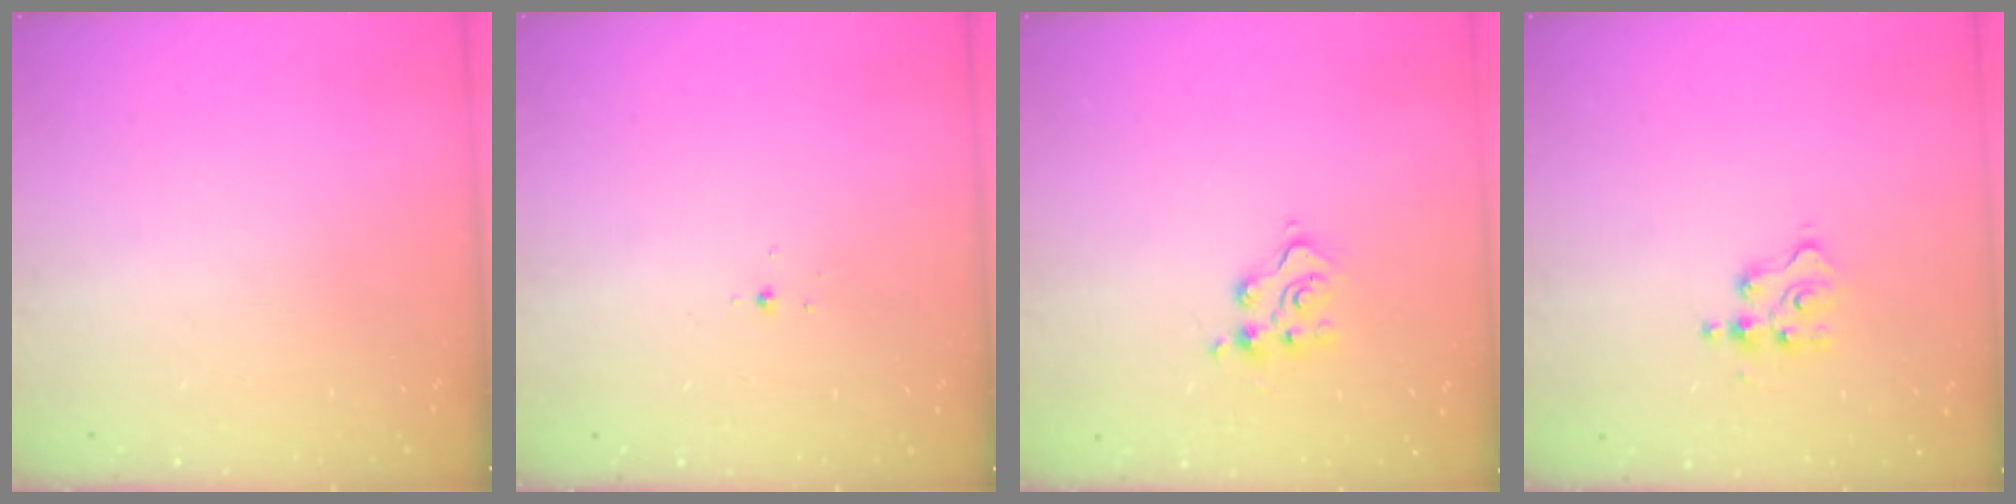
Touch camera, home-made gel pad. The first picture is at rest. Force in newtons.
{"total": 3.0, "press": 2.9, "slide": 0.8}
{"total": 5.7, "press": 5.7, "slide": 0.0}
{"total": 2.3, "press": 2.2, "slide": 0.3}